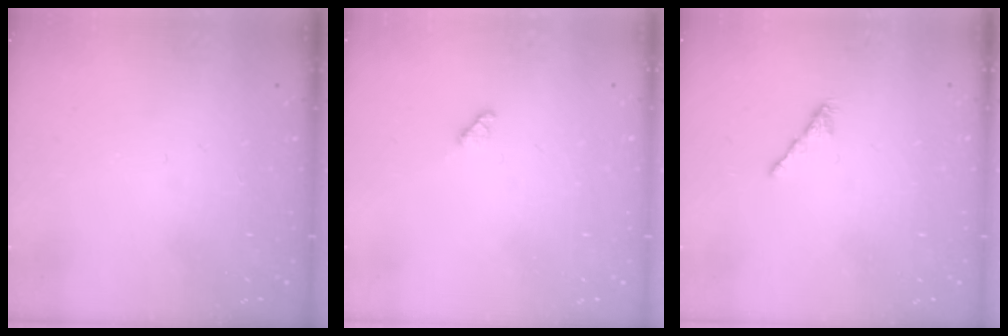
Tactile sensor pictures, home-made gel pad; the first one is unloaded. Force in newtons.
{"total": 2.9, "press": 2.9, "slide": 0.3}
{"total": 2.1, "press": 2.0, "slide": 0.7}